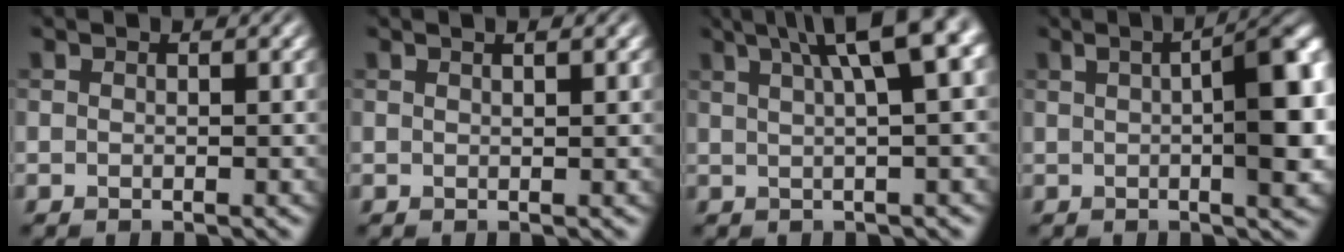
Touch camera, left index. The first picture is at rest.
{"total": 1.3, "force": [1.0, 0.4, 0.9], "torque": [-0.010, 0.001, 0.006]}
{"total": 9.8, "force": [4.5, 3.3, 8.0], "torque": [-0.070, 0.045, 0.041]}
{"total": 8.3, "force": [0.9, 2.3, 8.0], "torque": [-0.093, 0.009, 0.016]}